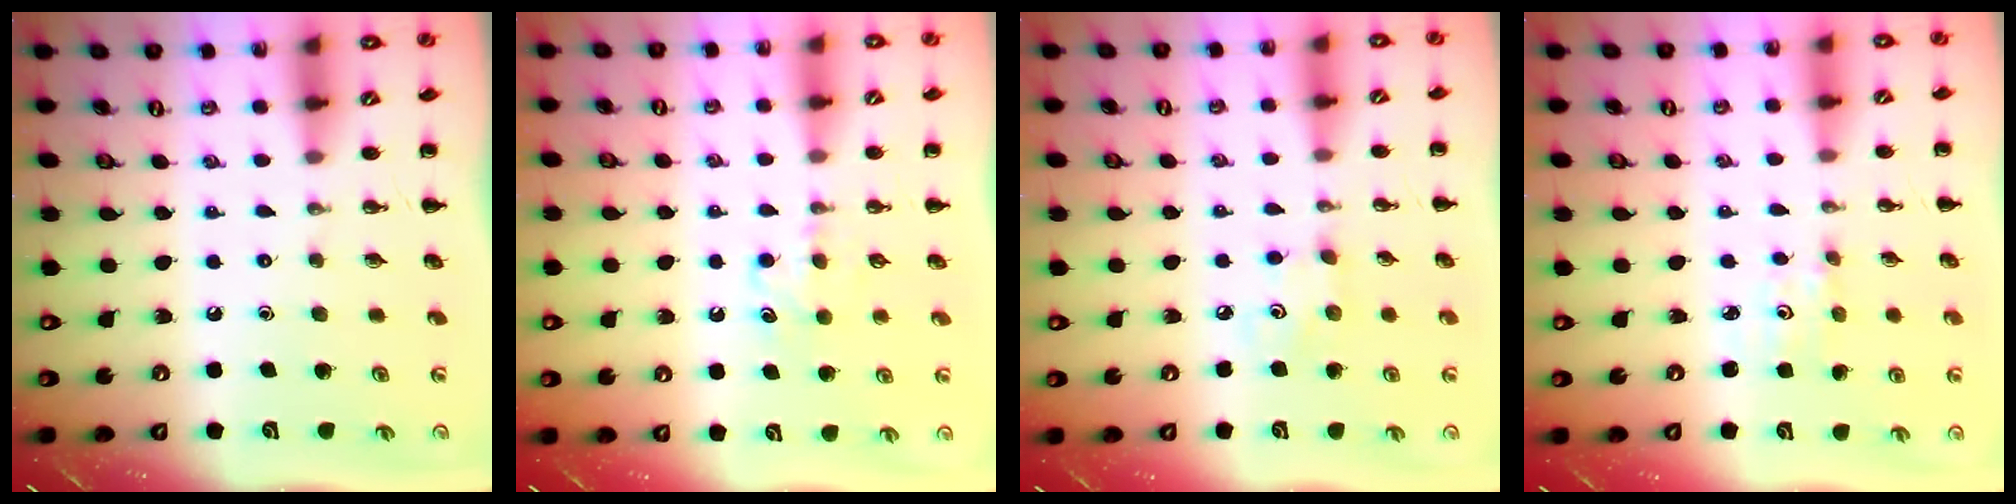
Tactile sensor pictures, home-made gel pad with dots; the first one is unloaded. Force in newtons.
{"total": 5.6, "press": 5.4, "slide": 1.6}
{"total": 3.1, "press": 3.0, "slide": 0.7}
{"total": 1.4, "press": 1.3, "slide": 0.5}